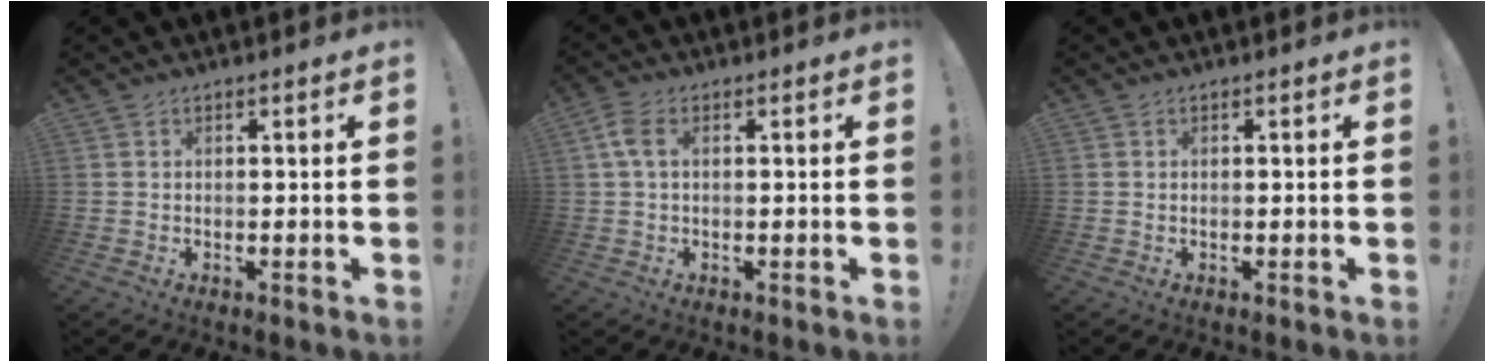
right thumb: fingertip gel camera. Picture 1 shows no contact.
{"total": 4.6, "force": [0.9, 2.4, 3.8], "torque": [-0.090, 0.007, 0.016]}
{"total": 0.0}